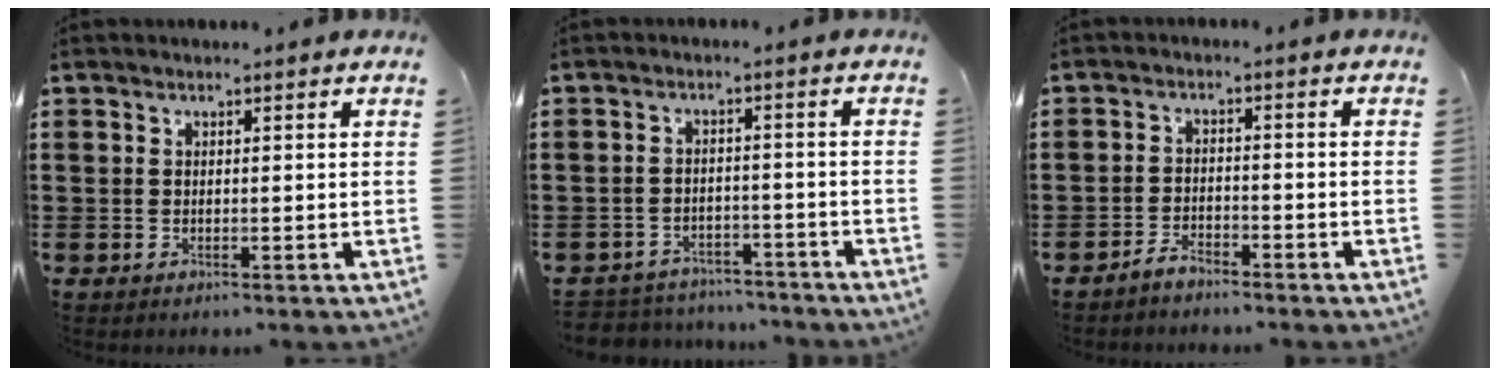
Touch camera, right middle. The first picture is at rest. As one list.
[{"total": 3.7, "force": [-3.7, 0.5, -0.4], "torque": [-0.003, -0.001, -0.079]}, {"total": 2.8, "force": [-2.8, 0.5, 0.2], "torque": [-0.011, 0.002, -0.057]}]